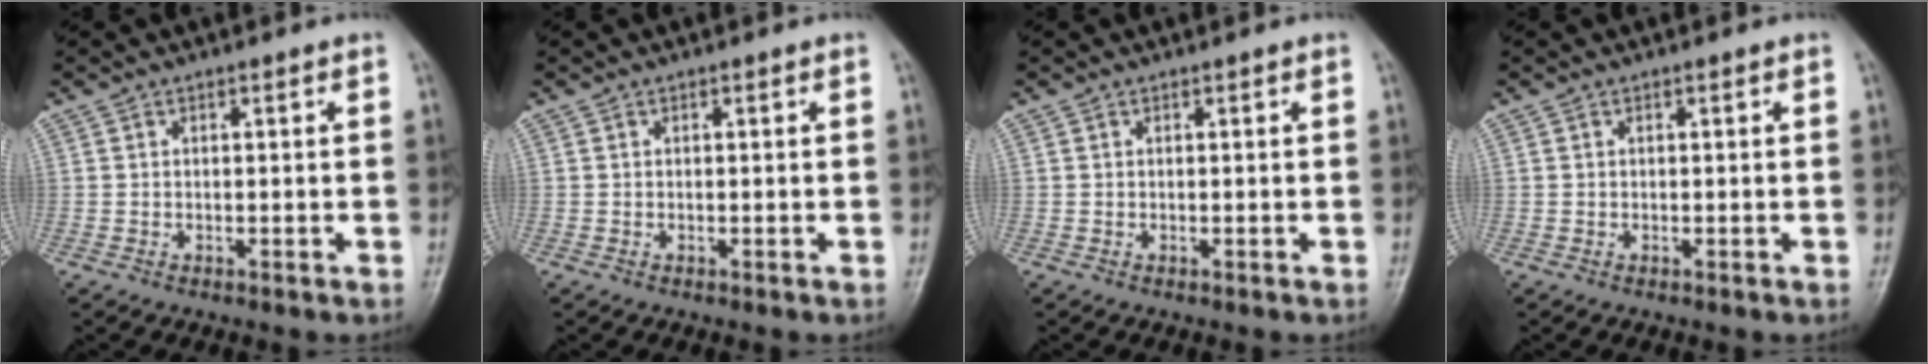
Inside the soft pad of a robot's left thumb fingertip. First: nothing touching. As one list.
[{"total": 0.0}, {"total": 0.0}, {"total": 0.0}]